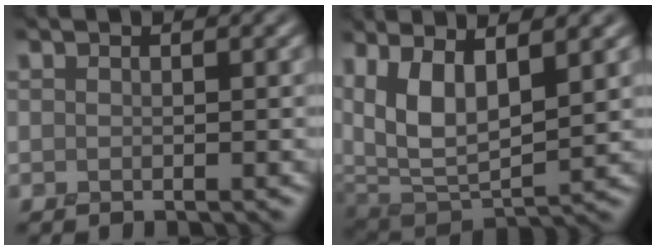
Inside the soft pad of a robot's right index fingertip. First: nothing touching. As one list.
[{"total": 8.0, "force": [2.5, 3.2, 6.9], "torque": [-0.147, -0.001, 0.046]}]